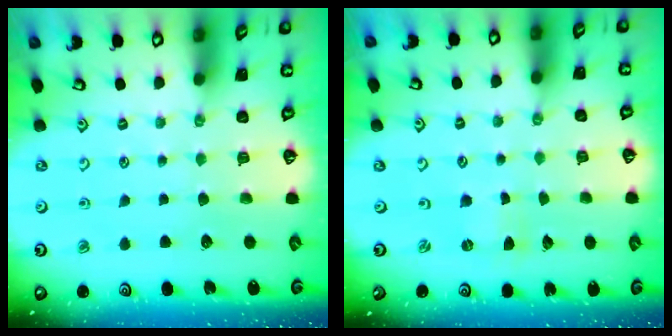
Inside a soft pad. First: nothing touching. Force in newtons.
{"total": 0.0}